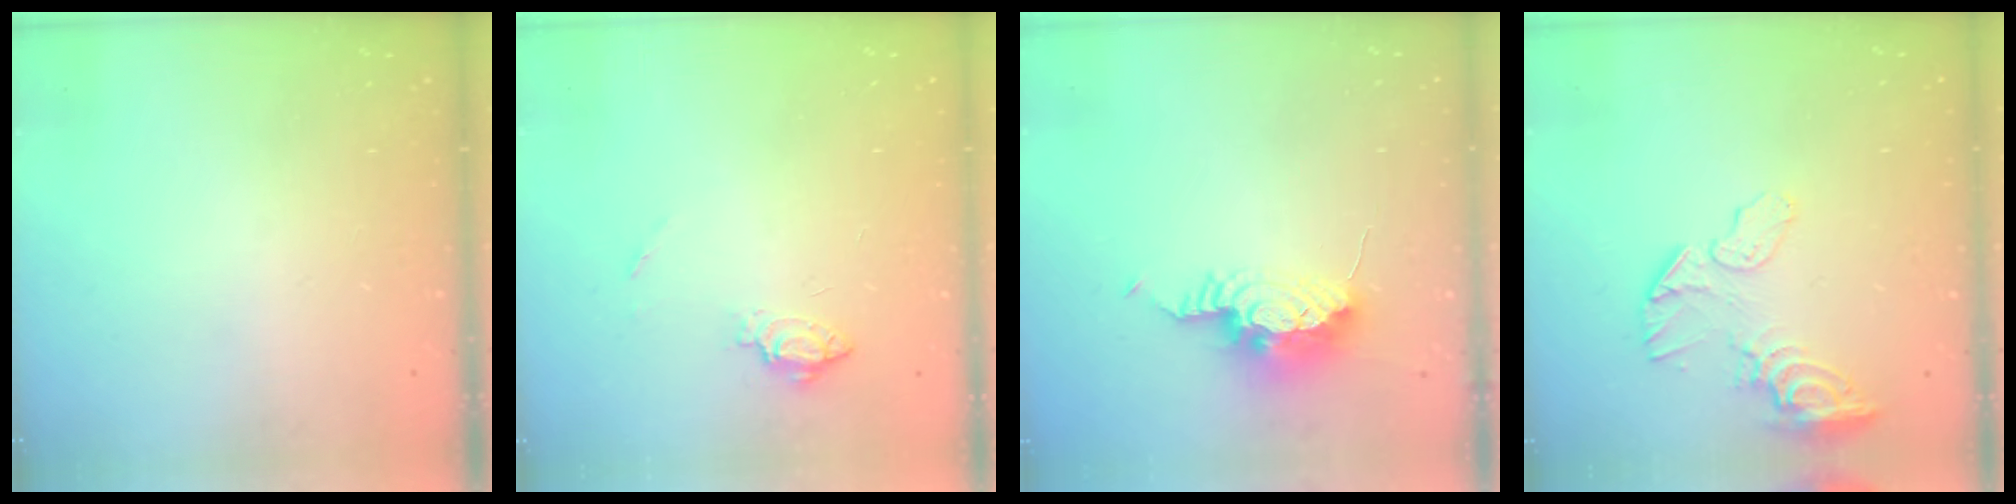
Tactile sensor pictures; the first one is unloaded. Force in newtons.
{"total": 6.4, "press": 6.4, "slide": 0.7}
{"total": 10.6, "press": 10.3, "slide": 2.3}
{"total": 10.4, "press": 10.3, "slide": 1.6}